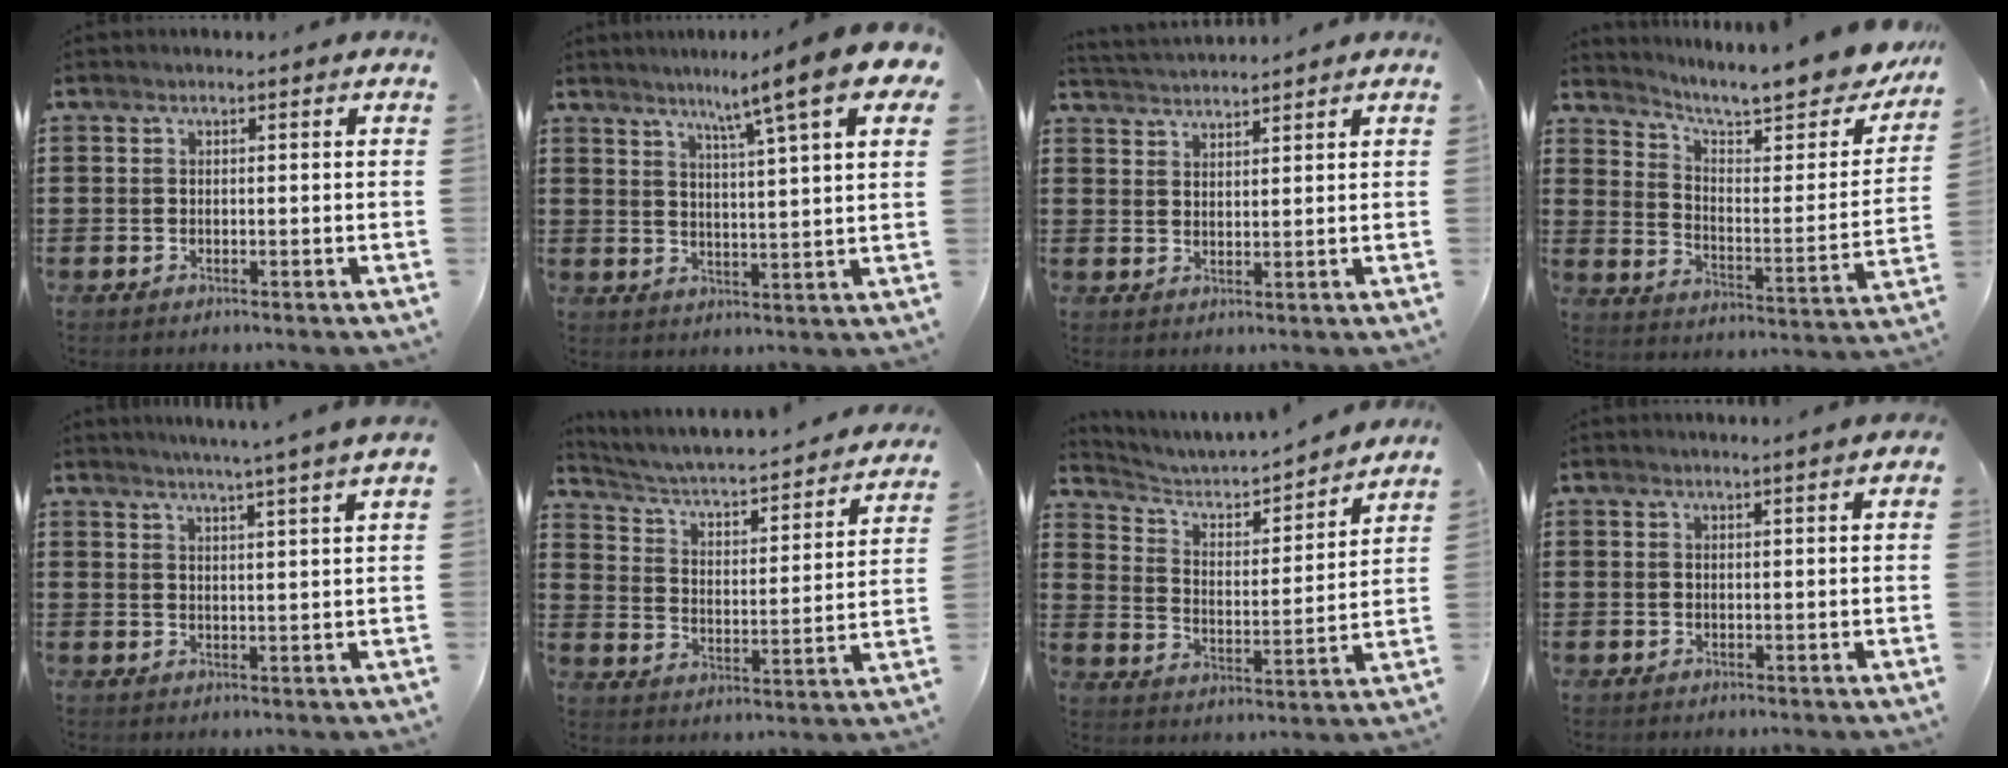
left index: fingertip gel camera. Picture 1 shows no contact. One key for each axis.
{"total": 10.5, "fx": 7.3, "fy": 0.3, "fz": 7.5, "tx": -0.133, "ty": -0.027, "tz": 0.114}
{"total": 2.2, "fx": 2.2, "fy": -0.2, "fz": -0.4, "tx": 0.000, "ty": -0.007, "tz": 0.040}
{"total": 9.0, "fx": 7.7, "fy": 1.0, "fz": 4.4, "tx": -0.095, "ty": -0.061, "tz": 0.125}
{"total": 3.4, "fx": 2.9, "fy": -1.2, "fz": 1.3, "tx": -0.032, "ty": -0.015, "tz": 0.048}
{"total": 2.9, "fx": 2.6, "fy": 0.3, "fz": 1.3, "tx": -0.042, "ty": -0.035, "tz": 0.030}
{"total": 3.4, "fx": 3.1, "fy": 1.0, "fz": 1.0, "tx": -0.042, "ty": -0.031, "tz": 0.041}
{"total": 1.4, "fx": 1.0, "fy": -0.2, "fz": 1.0, "tx": -0.019, "ty": -0.001, "tz": 0.019}